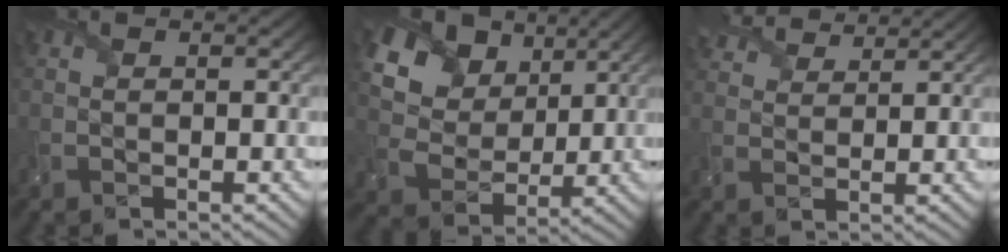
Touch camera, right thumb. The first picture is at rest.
{"total": 15.3, "force": [8.0, 10.8, 7.4], "torque": [-0.205, 0.021, 0.176]}
{"total": 5.1, "force": [4.6, 1.4, 1.8], "torque": [-0.051, 0.013, 0.084]}